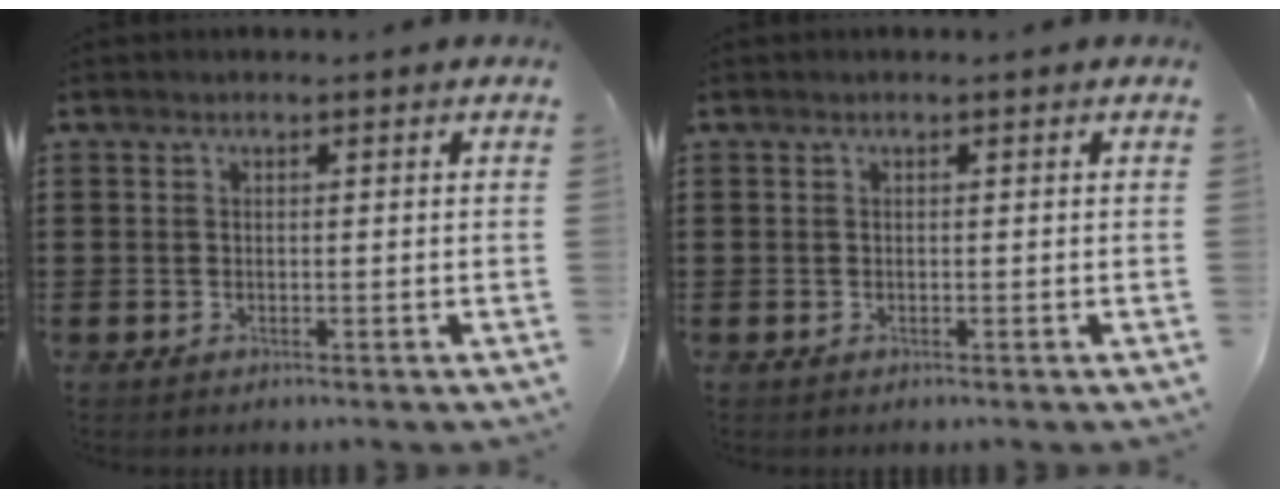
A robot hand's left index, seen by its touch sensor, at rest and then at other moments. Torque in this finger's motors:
{"motor_torque": [-0.11, 0.88, 0.03, 0.01]}